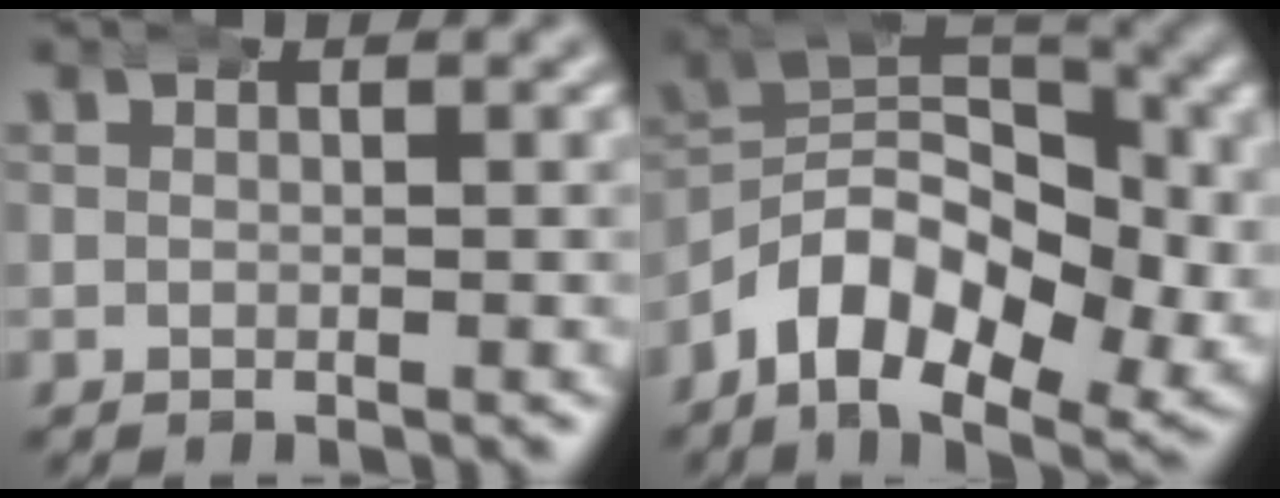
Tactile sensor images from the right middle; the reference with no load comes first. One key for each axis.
{"total": 12.9, "fx": -3.2, "fy": 8.8, "fz": 8.8, "tx": -0.157, "ty": -0.029, "tz": -0.055}